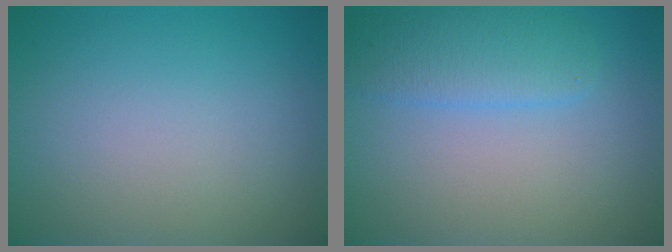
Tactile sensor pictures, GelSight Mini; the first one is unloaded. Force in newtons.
{"total": 3.2, "press": 3.2, "slide": 0.1}